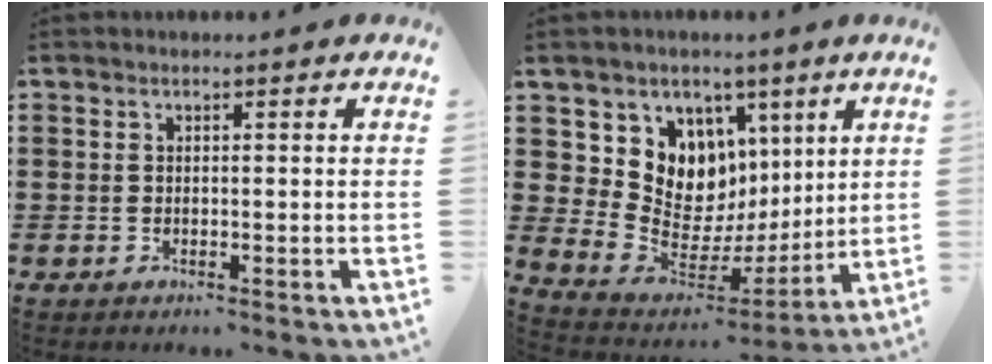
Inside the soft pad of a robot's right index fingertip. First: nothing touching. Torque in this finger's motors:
{"motor_torque": [1.40, 0.70, 0.71, 0.12]}